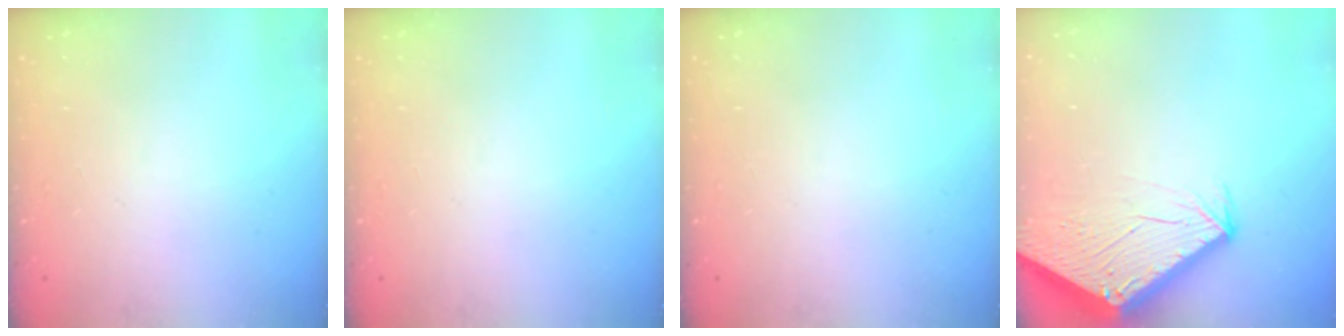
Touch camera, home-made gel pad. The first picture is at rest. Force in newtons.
{"total": 0.0}
{"total": 0.0}
{"total": 3.3, "press": 3.3, "slide": 0.2}